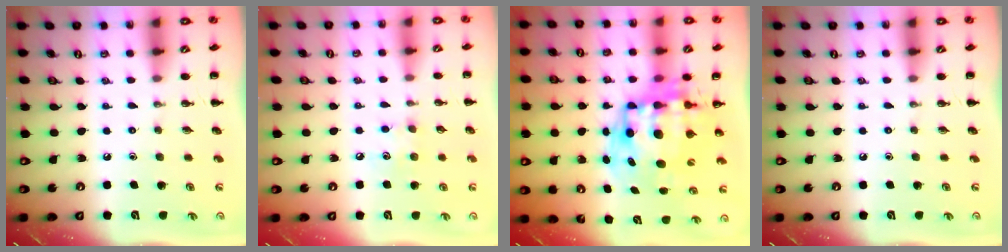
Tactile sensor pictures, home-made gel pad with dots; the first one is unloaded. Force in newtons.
{"total": 6.3, "press": 6.2, "slide": 1.1}
{"total": 12.3, "press": 12.0, "slide": 2.9}
{"total": 0.0}